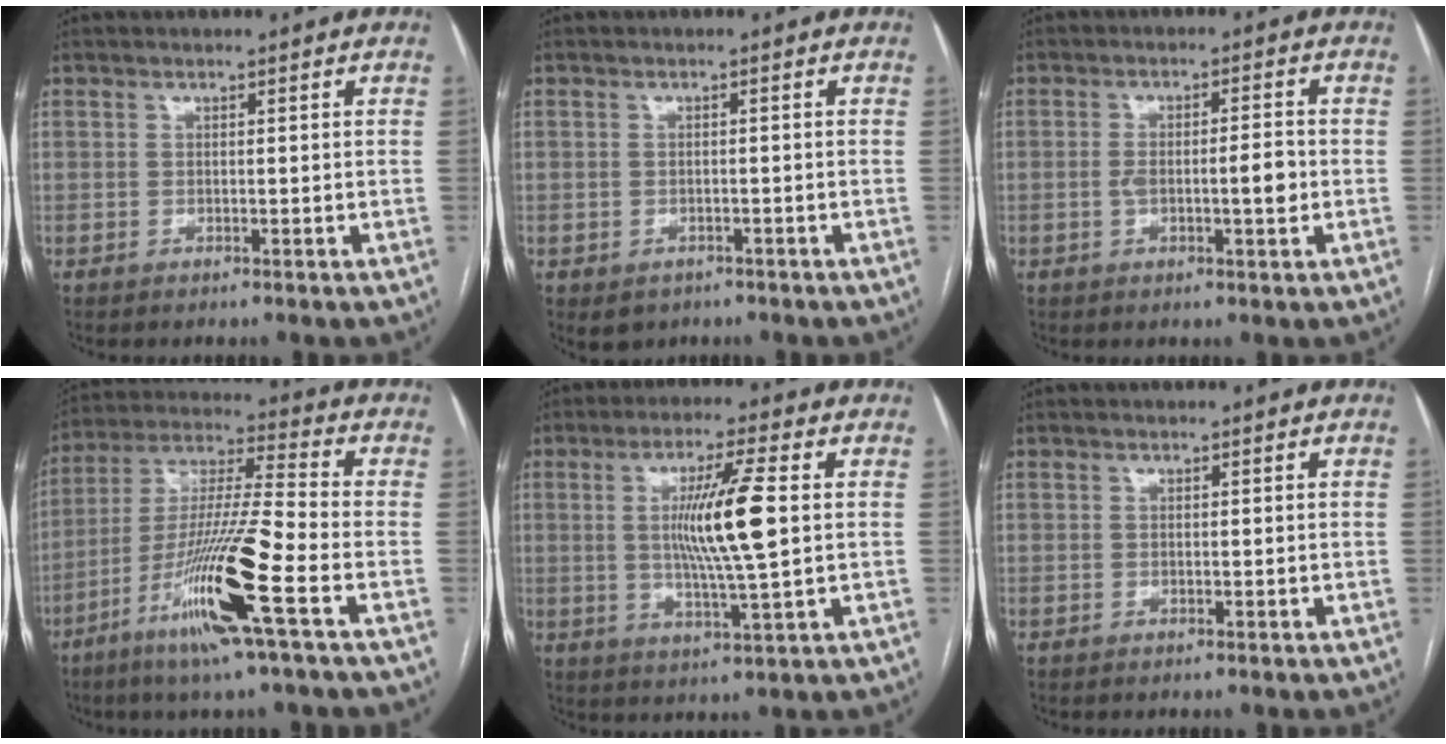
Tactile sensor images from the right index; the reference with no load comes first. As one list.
[{"total": 3.4, "force": [-2.0, 2.6, 0.8], "torque": [-0.007, 0.002, -0.022]}, {"total": 5.4, "force": [-0.8, 1.3, 5.2], "torque": [-0.098, 0.008, -0.009]}, {"total": 16.6, "force": [-7.4, -0.4, 14.9], "torque": [-0.298, -0.021, -0.139]}, {"total": 10.7, "force": [1.2, -0.1, 10.6], "torque": [-0.194, -0.006, 0.022]}, {"total": 0.0}]